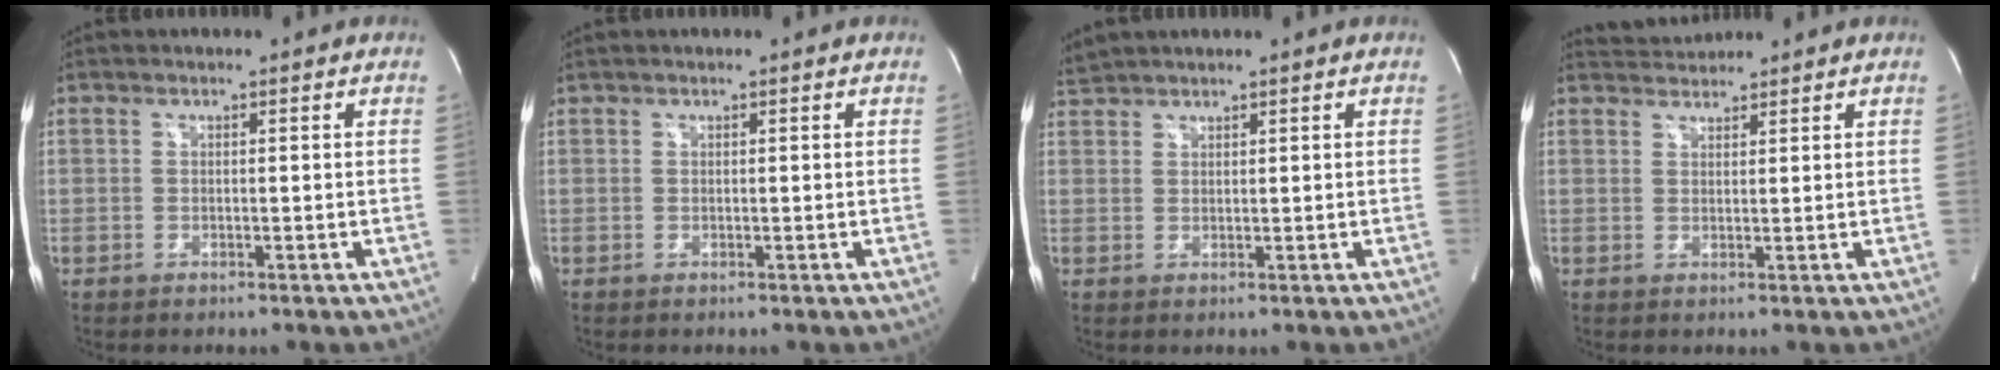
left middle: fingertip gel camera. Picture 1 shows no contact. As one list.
[{"total": 0.0}, {"total": 2.3, "force": [2.3, 0.0, 0.1], "torque": [-0.010, 0.017, 0.051]}, {"total": 2.6, "force": [2.6, 0.1, -0.4], "torque": [-0.003, 0.014, 0.053]}]